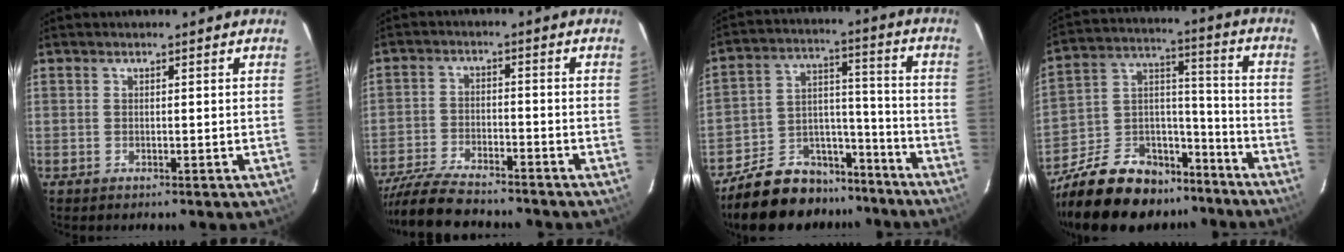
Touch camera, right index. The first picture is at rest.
{"total": 14.2, "force": [-12.5, 3.0, 5.9], "torque": [-0.143, -0.021, -0.218]}
{"total": 16.2, "force": [-13.2, 8.1, 4.8], "torque": [-0.108, 0.053, -0.190]}
{"total": 24.6, "force": [-18.7, 12.2, 10.3], "torque": [-0.225, 0.049, -0.278]}